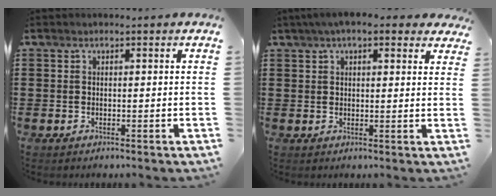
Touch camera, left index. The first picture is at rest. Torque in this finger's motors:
{"motor_torque": [2.14, 0.00, 0.27, 0.21]}